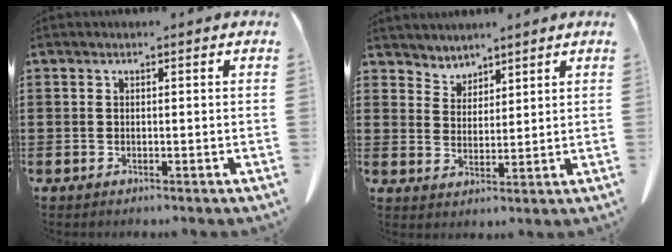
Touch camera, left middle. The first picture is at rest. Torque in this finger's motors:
{"motor_torque": [0.05, 0.04, -0.16, -0.19]}